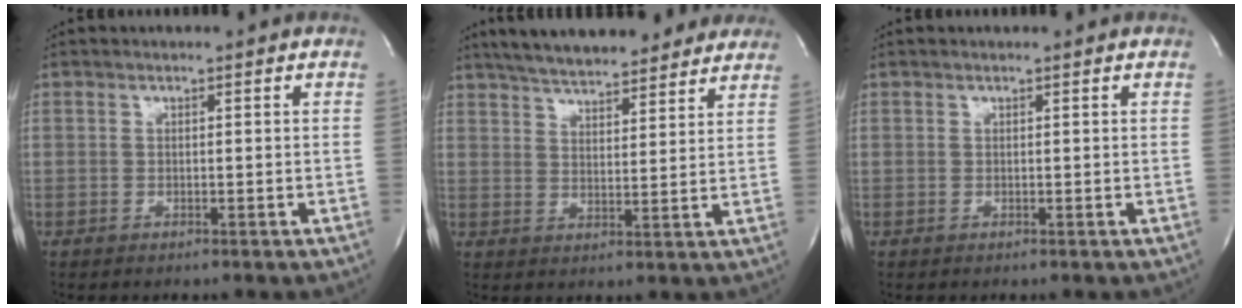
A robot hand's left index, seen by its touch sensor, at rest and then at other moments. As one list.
[{"total": 19.1, "force": [16.6, 4.7, 8.3], "torque": [-0.135, 0.029, 0.229]}, {"total": 0.7, "force": [0.7, 0.0, 0.1], "torque": [-0.007, 0.006, 0.013]}]